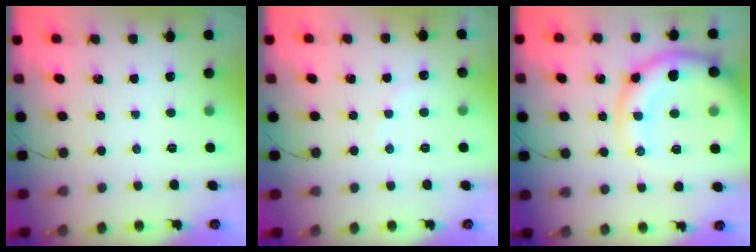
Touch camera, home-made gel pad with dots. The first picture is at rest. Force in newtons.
{"total": 4.9, "press": 4.9, "slide": 0.8}
{"total": 13.7, "press": 13.3, "slide": 3.5}